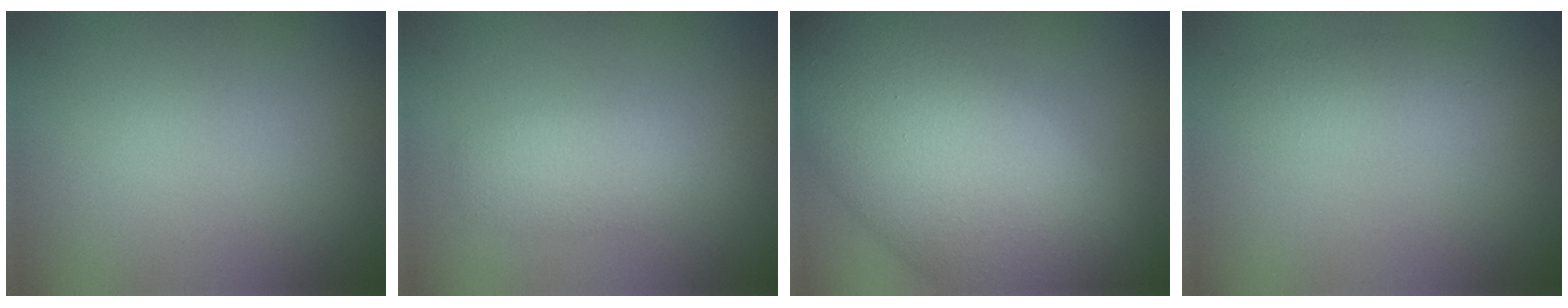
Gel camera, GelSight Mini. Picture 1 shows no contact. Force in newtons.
{"total": 2.7, "press": 2.7, "slide": 0.1}
{"total": 13.8, "press": 13.8, "slide": 0.4}
{"total": 2.3, "press": 2.3, "slide": 0.0}